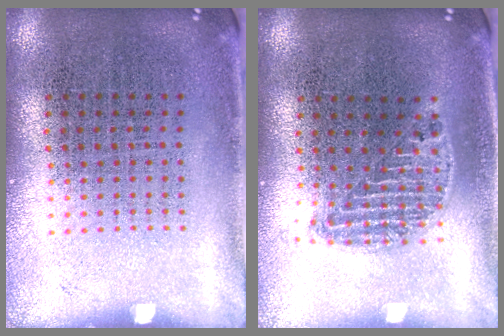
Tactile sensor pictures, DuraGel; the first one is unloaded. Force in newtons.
{"total": 1.2, "press": 1.0, "slide": 0.6}